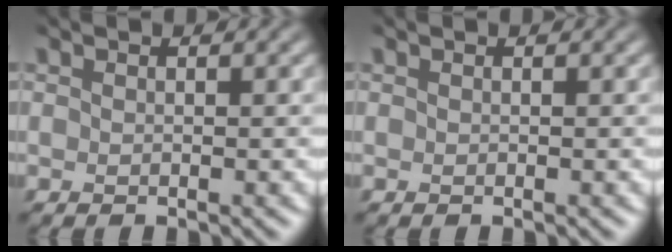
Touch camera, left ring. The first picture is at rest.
{"total": 0.0}